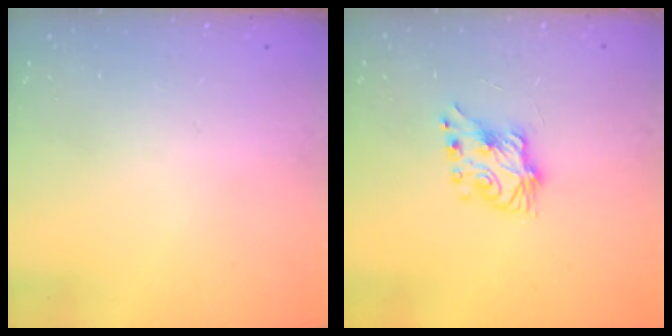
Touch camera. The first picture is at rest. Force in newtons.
{"total": 7.1, "press": 7.1, "slide": 0.5}